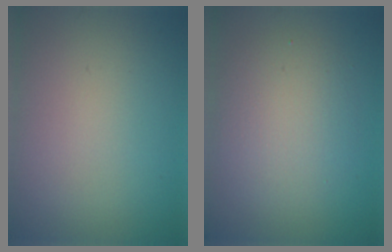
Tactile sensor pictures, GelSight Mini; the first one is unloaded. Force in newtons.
{"total": 4.1, "press": 4.1, "slide": 0.3}